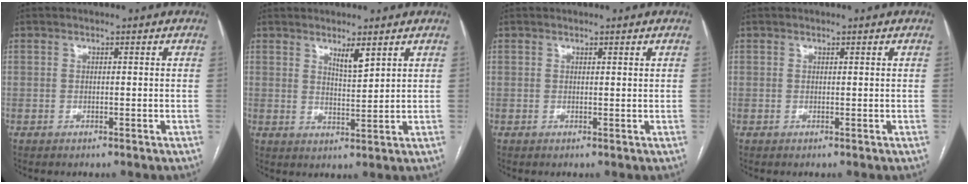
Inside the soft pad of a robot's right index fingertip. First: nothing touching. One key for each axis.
{"total": 3.3, "fx": 2.3, "fy": 0.4, "fz": 2.3, "tx": -0.043, "ty": -0.010, "tz": 0.043}
{"total": 0.6, "fx": 0.5, "fy": 0.0, "fz": 0.3, "tx": -0.004, "ty": 0.001, "tz": 0.008}
{"total": 0.0}